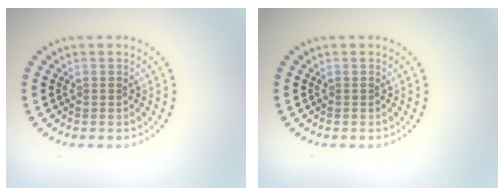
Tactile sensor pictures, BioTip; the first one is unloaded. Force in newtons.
{"total": 0.0}